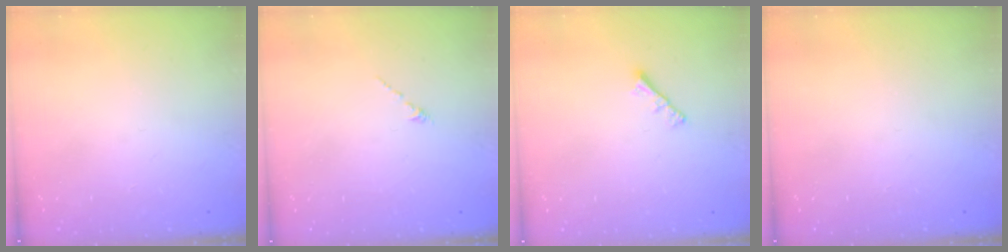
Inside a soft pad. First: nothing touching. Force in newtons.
{"total": 0.0}
{"total": 2.2, "press": 2.1, "slide": 0.6}
{"total": 0.0}